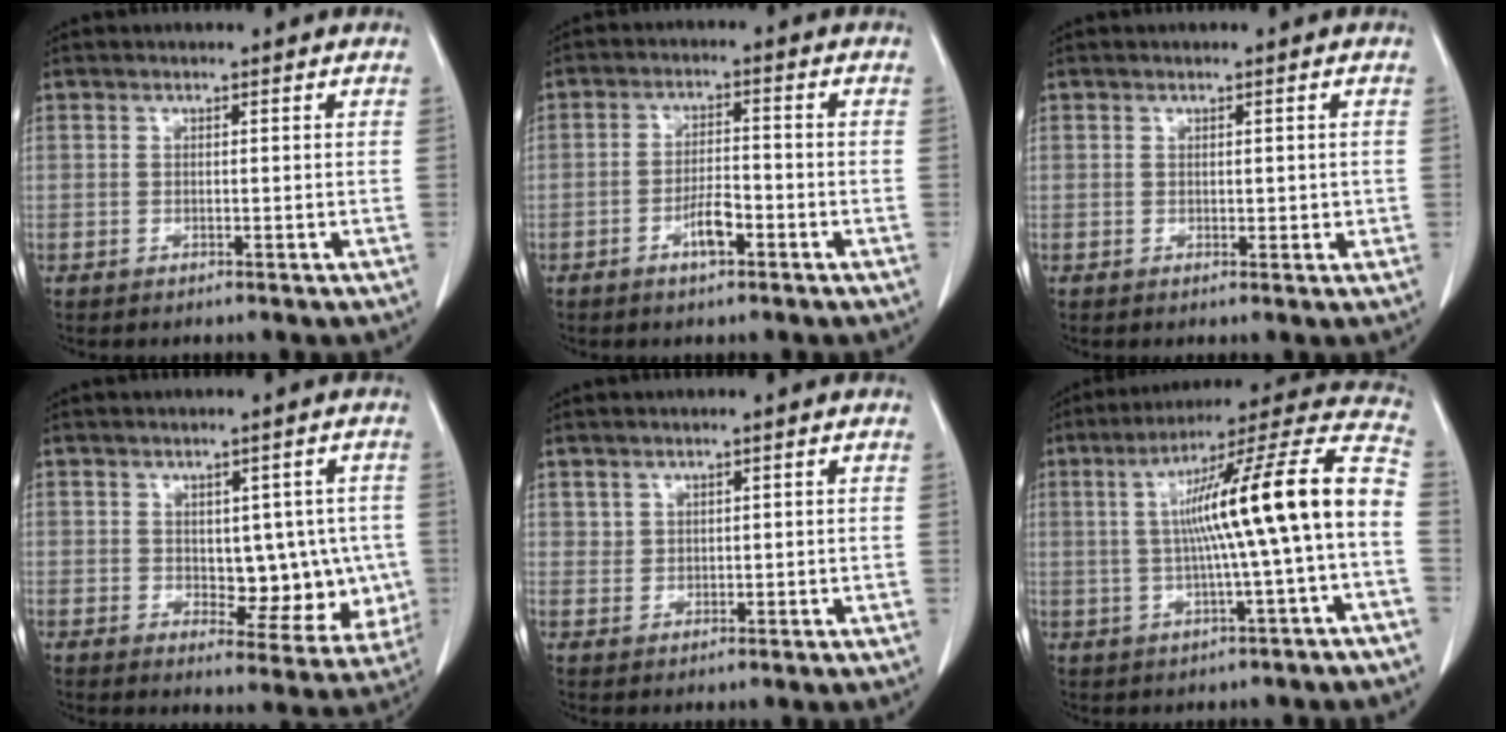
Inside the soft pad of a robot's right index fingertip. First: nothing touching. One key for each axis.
{"total": 4.4, "fx": -2.2, "fy": 1.2, "fz": 3.7, "tx": -0.069, "ty": 0.003, "tz": -0.041}
{"total": 1.6, "fx": 0.1, "fy": 1.0, "fz": 1.2, "tx": -0.014, "ty": 0.002, "tz": 0.005}
{"total": 9.1, "fx": 0.0, "fy": 5.1, "fz": 7.6, "tx": -0.069, "ty": 0.008, "tz": 0.015}
{"total": 1.5, "fx": 1.1, "fy": 1.1, "fz": 0.1, "tx": 0.007, "ty": 0.002, "tz": 0.020}
{"total": 17.3, "fx": -0.3, "fy": 0.0, "fz": 17.3, "tx": -0.258, "ty": 0.037, "tz": -0.007}